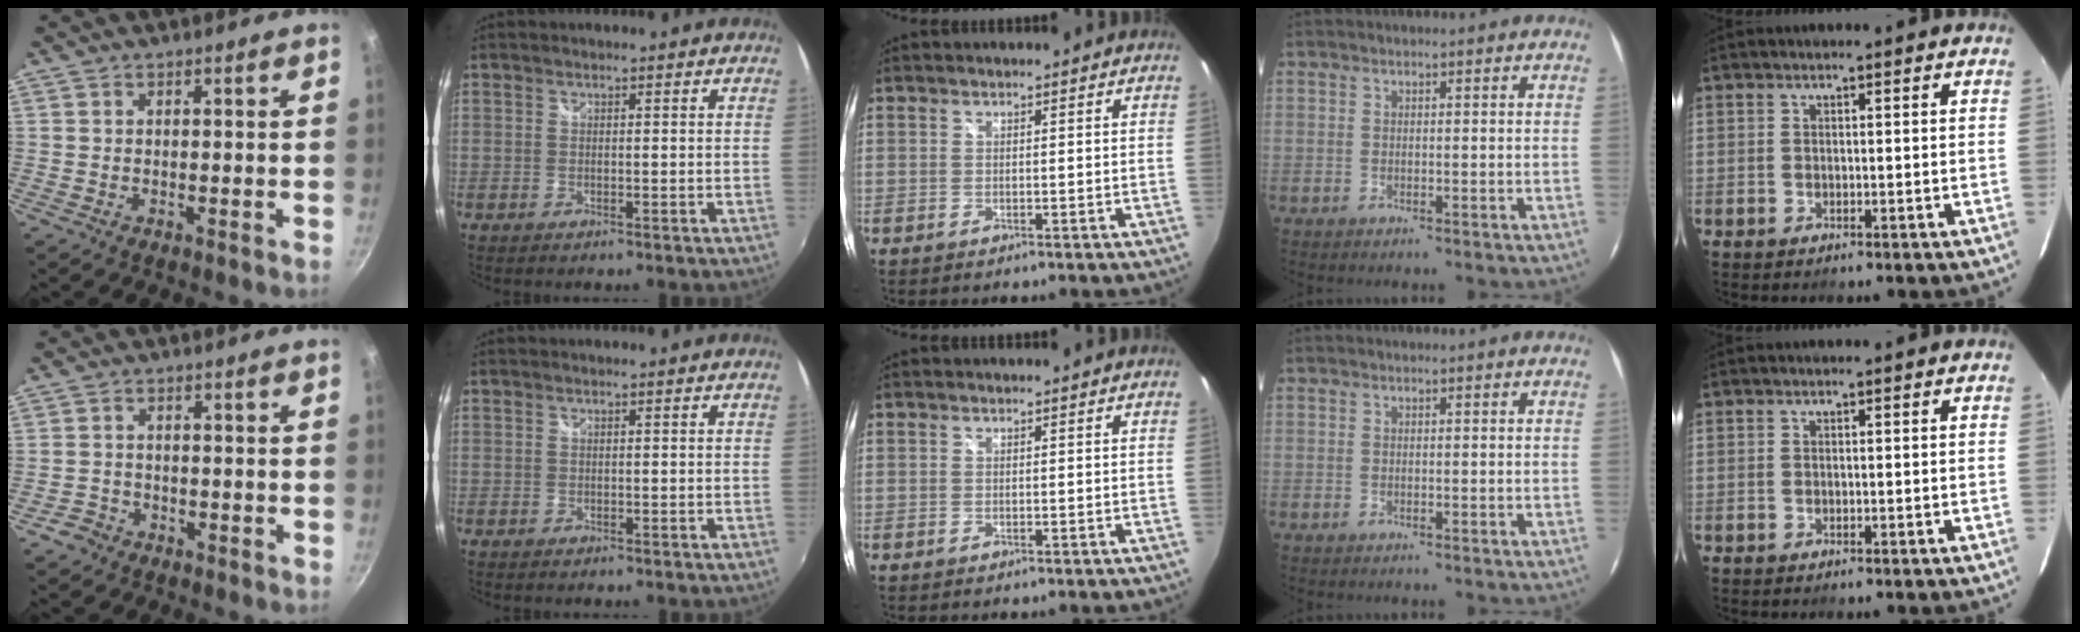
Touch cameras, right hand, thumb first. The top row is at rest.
{"thumb": {"total": 2.8, "force": [-1.8, 2.1, 0.5], "torque": [-0.003, 0.025, -0.029]}}